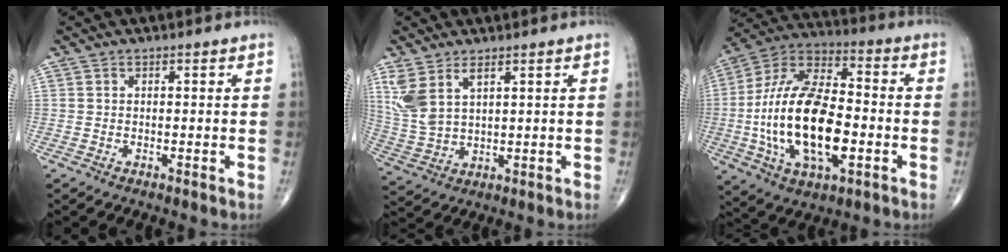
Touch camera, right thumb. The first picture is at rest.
{"total": 8.0, "force": [4.0, 3.6, 5.9], "torque": [-0.136, -0.012, 0.094]}
{"total": 23.5, "force": [-3.6, 11.5, 20.2], "torque": [-0.388, 0.022, -0.062]}